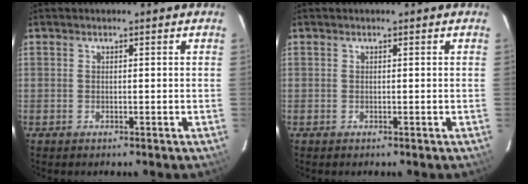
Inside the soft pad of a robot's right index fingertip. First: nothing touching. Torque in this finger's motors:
{"motor_torque": [0.00, 0.00, 0.01, 0.00]}